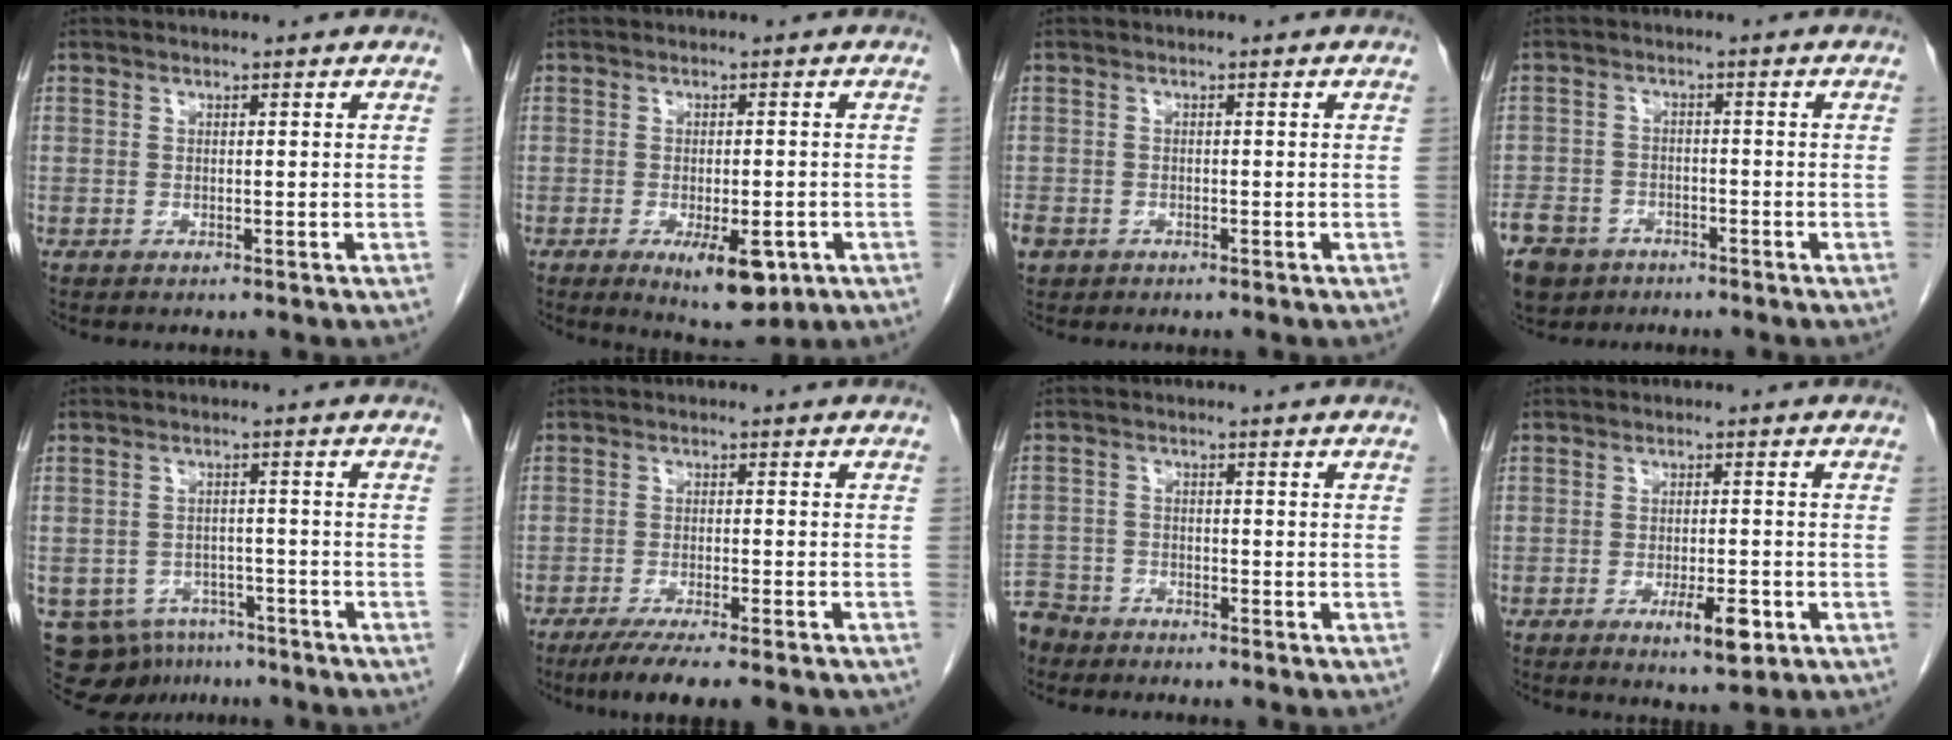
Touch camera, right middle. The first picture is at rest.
{"total": 7.6, "force": [-3.3, 2.7, 6.3], "torque": [-0.092, -0.011, -0.036]}
{"total": 3.8, "force": [-2.5, 2.6, 1.2], "torque": [-0.030, -0.002, -0.045]}
{"total": 11.0, "force": [-7.5, 7.3, 3.5], "torque": [-0.104, -0.005, -0.121]}
{"total": 9.2, "force": [-6.9, 5.7, 2.2], "torque": [-0.032, 0.007, -0.094]}
{"total": 9.7, "force": [-7.7, 0.8, 5.8], "torque": [-0.077, -0.018, -0.115]}
{"total": 7.1, "force": [-6.3, 3.3, 0.6], "torque": [-0.023, -0.009, -0.118]}
{"total": 5.1, "force": [-2.3, 1.2, 4.4], "torque": [-0.069, -0.004, -0.029]}